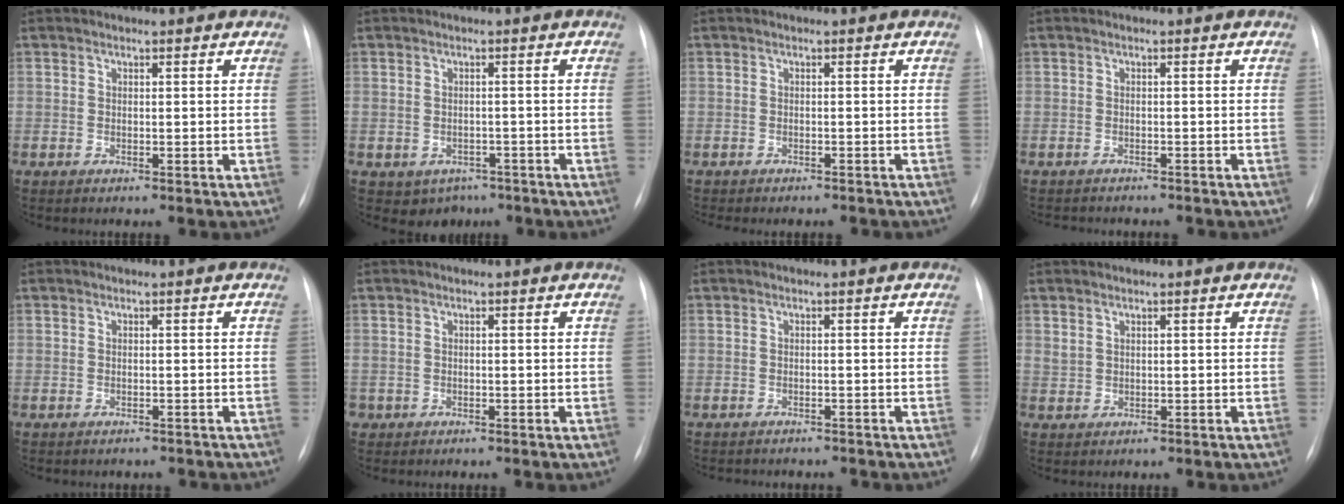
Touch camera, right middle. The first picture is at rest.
{"total": 4.0, "force": [-2.3, 3.1, 0.9], "torque": [-0.005, 0.008, -0.023]}
{"total": 6.3, "force": [-5.5, 1.8, 2.4], "torque": [-0.028, 0.001, -0.065]}
{"total": 5.7, "force": [-5.2, 1.6, 1.8], "torque": [-0.022, -0.001, -0.065]}
{"total": 3.1, "force": [-2.8, 1.3, 0.6], "torque": [-0.010, 0.000, -0.031]}
{"total": 0.7, "force": [-0.4, 0.6, 0.0], "torque": [-0.003, 0.003, -0.005]}
{"total": 5.2, "force": [-4.7, 1.8, 1.5], "torque": [-0.017, 0.001, -0.054]}
{"total": 1.2, "force": [0.7, 0.7, 0.5], "torque": [-0.007, 0.005, 0.019]}